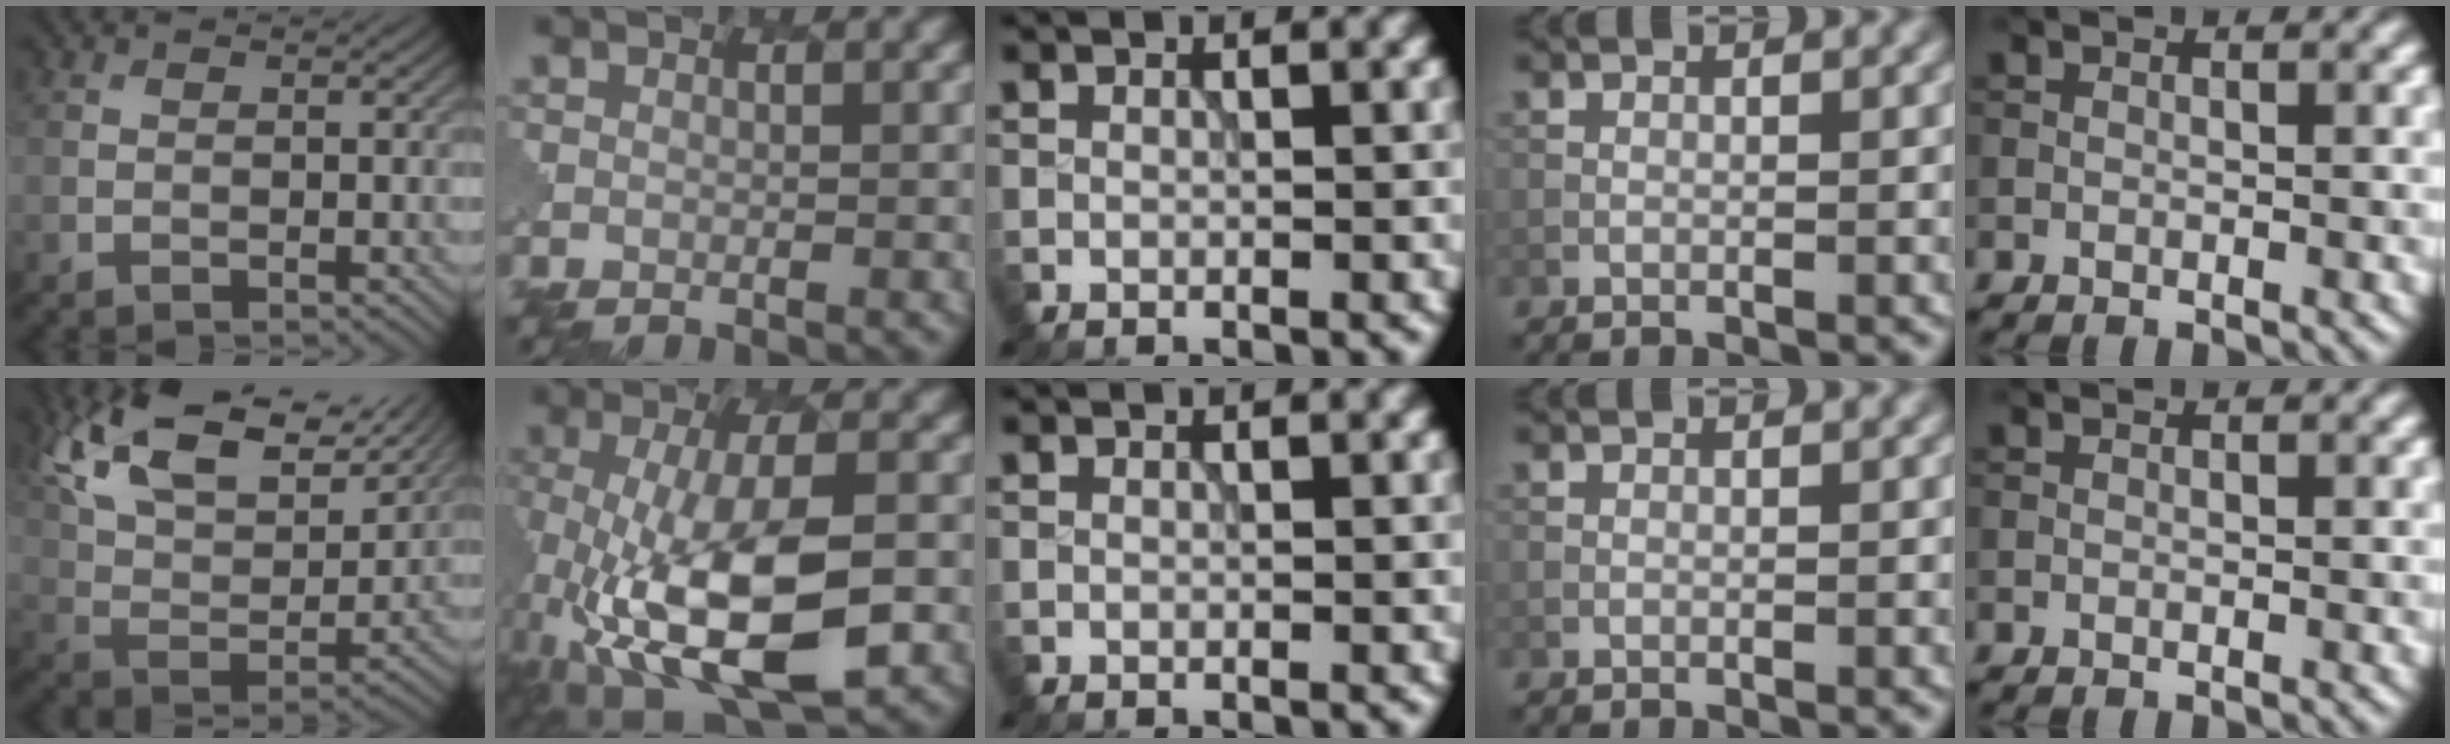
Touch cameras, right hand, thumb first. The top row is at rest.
{"thumb": {"total": 17.4, "force": [12.0, 6.7, 10.7], "torque": [-0.232, 0.027, 0.179]}, "index": {"total": 12.5, "force": [-4.5, 4.8, 10.6], "torque": [-0.205, -0.018, -0.076]}}